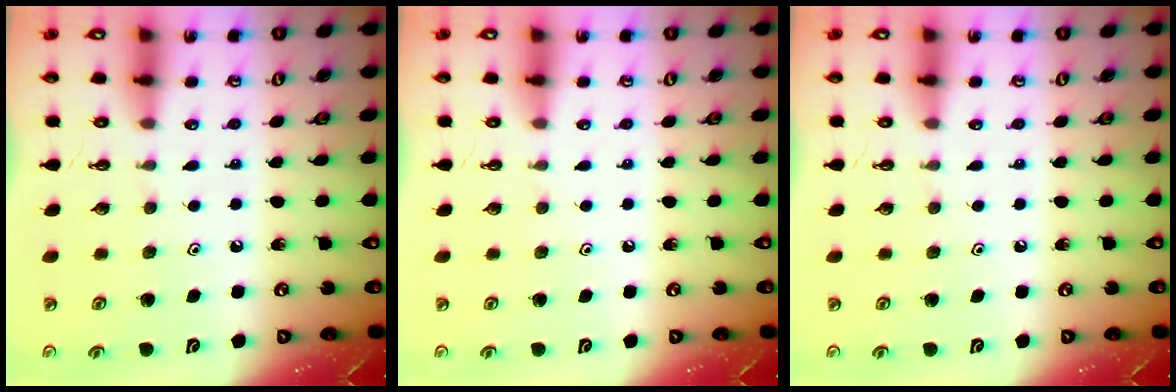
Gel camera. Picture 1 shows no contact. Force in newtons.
{"total": 0.0}
{"total": 0.0}